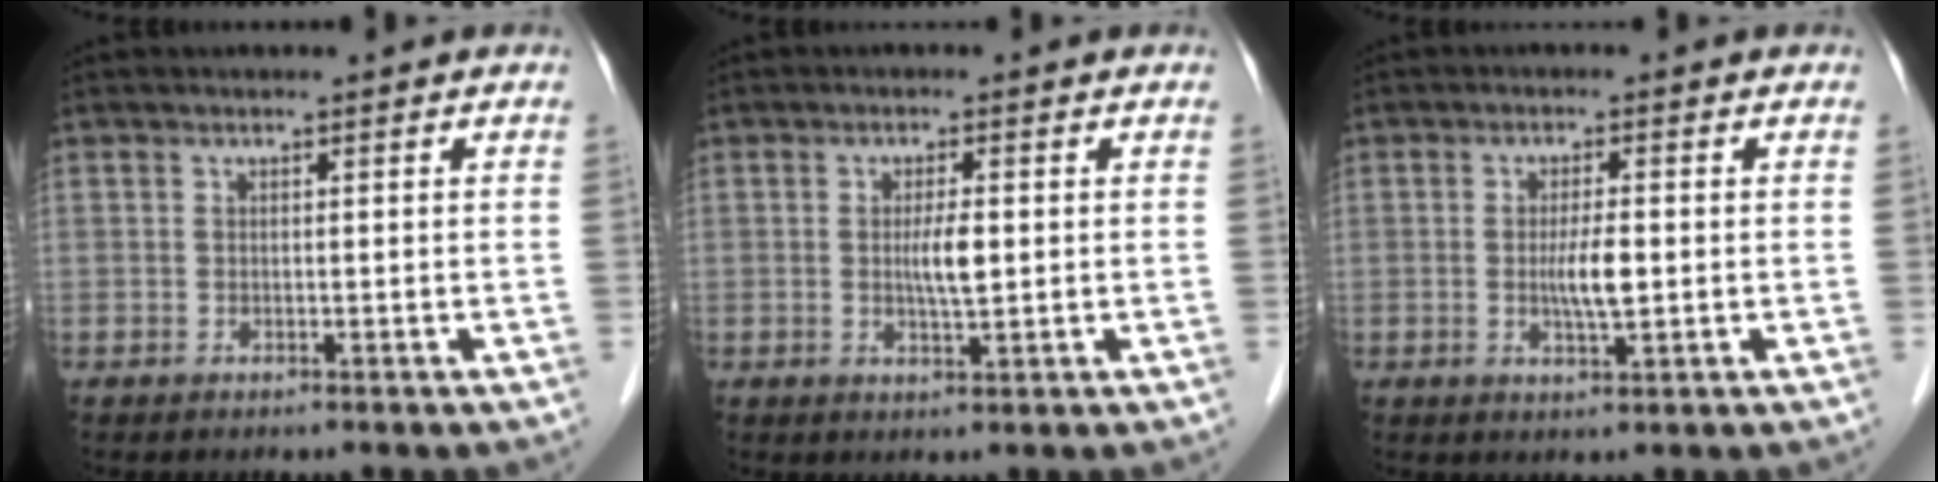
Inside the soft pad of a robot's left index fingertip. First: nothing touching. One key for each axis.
{"total": 3.4, "fx": 0.0, "fy": 0.6, "fz": 3.3, "tx": -0.062, "ty": -0.003, "tz": 0.002}
{"total": 4.0, "fx": -0.4, "fy": 0.7, "fz": 3.9, "tx": -0.078, "ty": -0.004, "tz": -0.006}